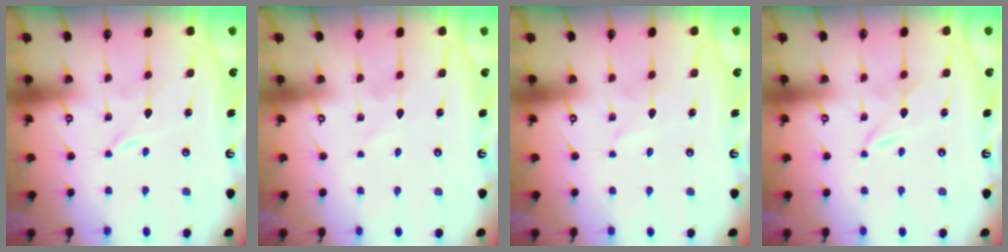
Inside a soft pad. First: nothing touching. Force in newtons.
{"total": 0.8, "press": 0.8, "slide": 0.1}
{"total": 2.8, "press": 2.8, "slide": 0.3}
{"total": 2.3, "press": 2.3, "slide": 0.4}